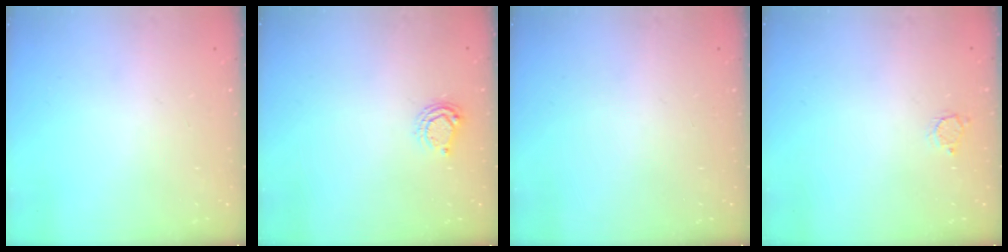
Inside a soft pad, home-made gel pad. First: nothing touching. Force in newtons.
{"total": 5.9, "press": 5.9, "slide": 0.6}
{"total": 0.0}
{"total": 2.8, "press": 2.8, "slide": 0.3}